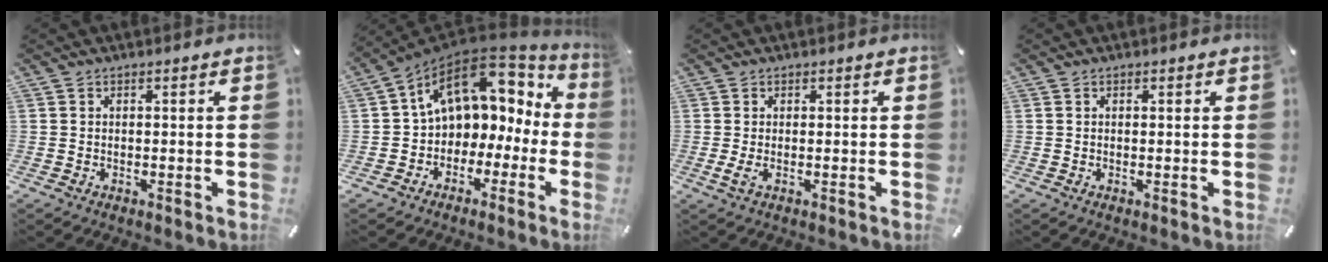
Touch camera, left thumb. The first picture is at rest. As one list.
[{"total": 13.1, "force": [5.0, 9.6, 7.4], "torque": [-0.130, -0.024, 0.093]}, {"total": 1.6, "force": [0.2, 0.7, 1.5], "torque": [-0.020, -0.002, 0.002]}, {"total": 0.0}]